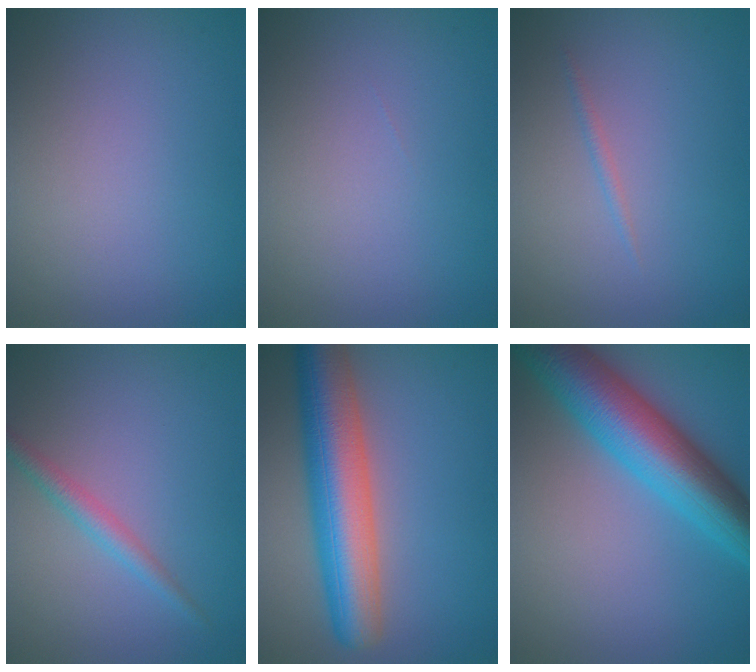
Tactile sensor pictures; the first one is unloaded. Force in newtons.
{"total": 0.0}
{"total": 0.6, "press": 0.6, "slide": 0.0}
{"total": 2.0, "press": 2.0, "slide": 0.1}
{"total": 9.0, "press": 9.0, "slide": 0.3}
{"total": 9.7, "press": 9.7, "slide": 0.1}